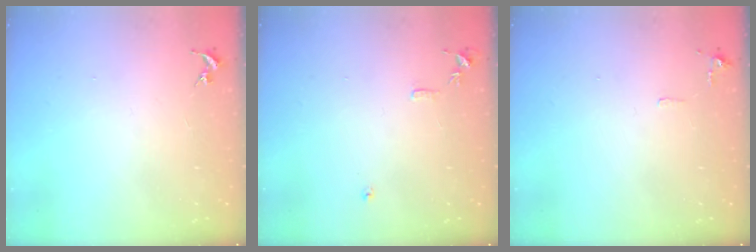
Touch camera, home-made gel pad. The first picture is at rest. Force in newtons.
{"total": 7.8, "press": 7.8, "slide": 0.8}
{"total": 5.0, "press": 5.0, "slide": 0.8}